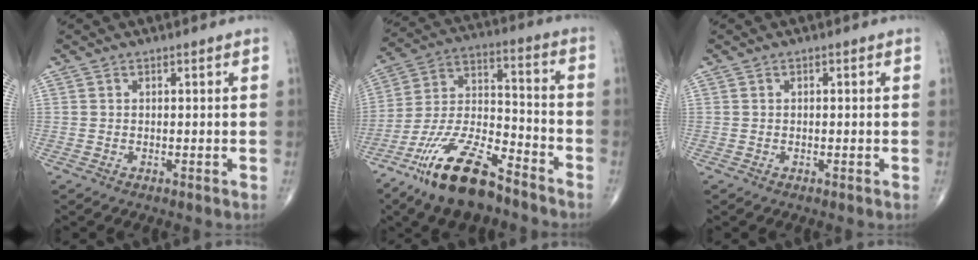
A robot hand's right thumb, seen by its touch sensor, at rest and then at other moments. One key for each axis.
{"total": 17.6, "fx": -12.2, "fy": 6.0, "fz": 11.1, "tx": -0.206, "ty": 0.072, "tz": -0.225}
{"total": 0.0}